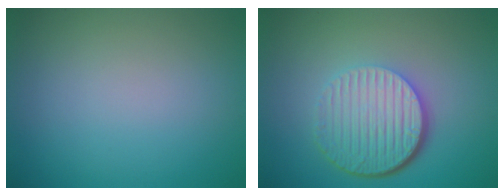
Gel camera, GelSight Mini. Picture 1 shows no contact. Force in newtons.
{"total": 6.3, "press": 4.3, "slide": 4.6}